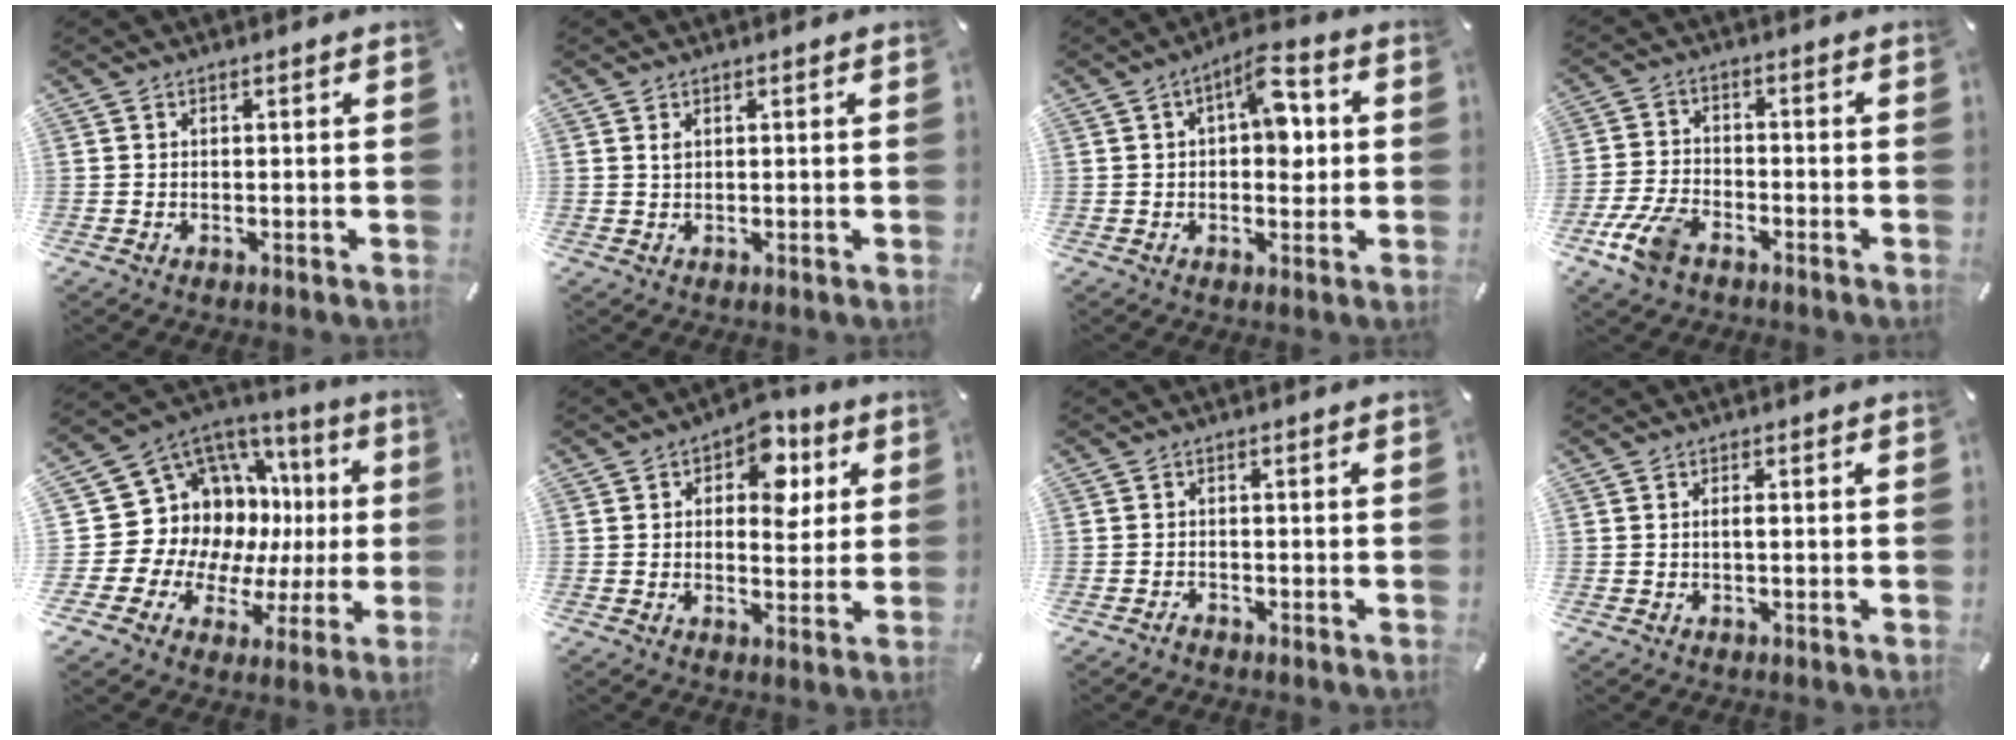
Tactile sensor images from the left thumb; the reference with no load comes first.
{"total": 0.9, "force": [0.4, 0.4, 0.6], "torque": [-0.012, 0.002, 0.008]}
{"total": 9.4, "force": [1.6, 5.0, 7.7], "torque": [-0.096, 0.000, 0.022]}
{"total": 8.4, "force": [-5.0, 4.5, 4.9], "torque": [-0.117, 0.015, -0.097]}
{"total": 13.8, "force": [4.6, 11.9, 5.1], "torque": [-0.084, -0.082, 0.112]}
{"total": 9.9, "force": [3.6, 6.6, 6.4], "torque": [-0.073, -0.016, 0.056]}
{"total": 0.9, "force": [-0.8, 0.2, 0.2], "torque": [-0.005, 0.004, -0.019]}
{"total": 1.0, "force": [0.1, 0.4, 0.9], "torque": [-0.018, 0.002, 0.000]}